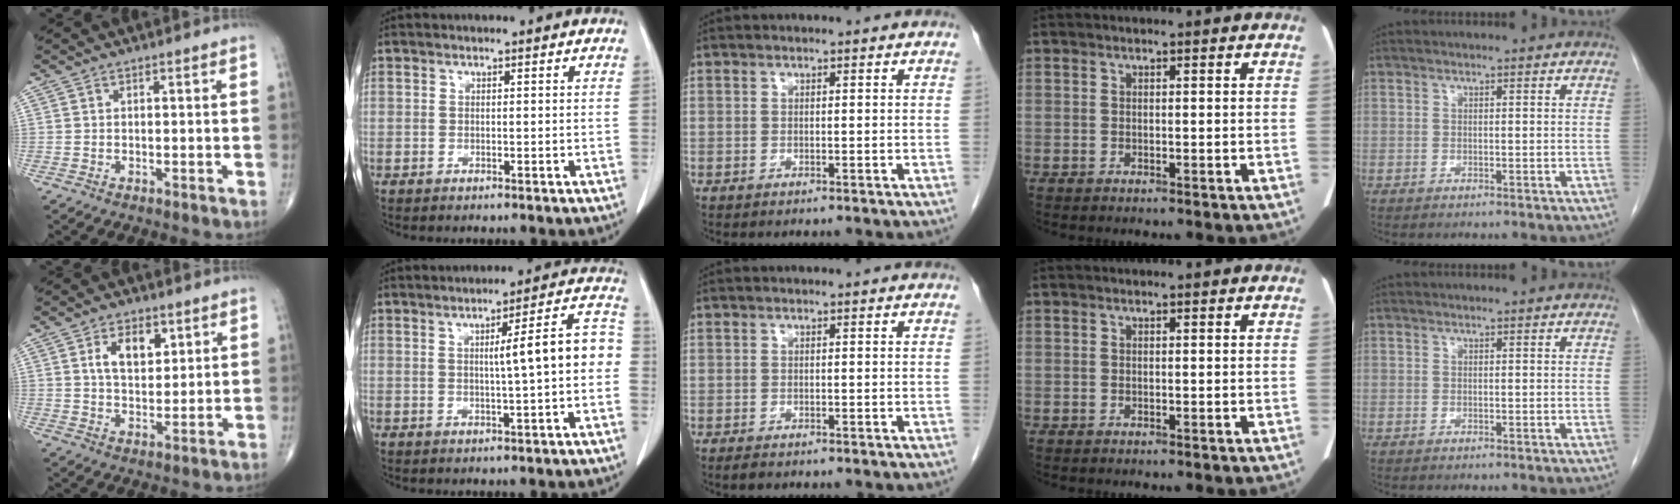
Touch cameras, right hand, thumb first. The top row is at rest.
{"thumb": {"total": 7.3, "force": [2.9, 4.2, 5.3], "torque": [-0.071, -0.015, 0.052]}, "index": {"total": 8.3, "force": [-0.2, 0.3, 8.3], "torque": [-0.107, 0.026, -0.006]}, "middle": {"total": 1.0, "force": [-0.8, 0.4, 0.5], "torque": [-0.013, -0.002, -0.011]}}